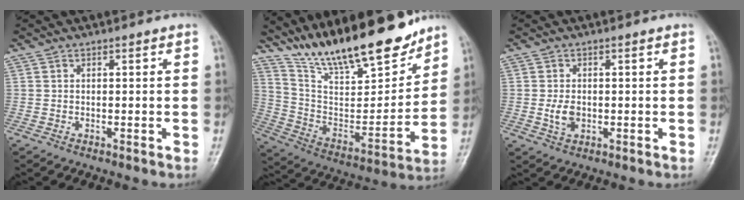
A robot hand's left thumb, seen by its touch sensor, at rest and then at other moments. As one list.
[{"total": 22.9, "force": [18.4, 6.3, 12.2], "torque": [-0.165, -0.088, 0.319]}, {"total": 3.1, "force": [-0.3, 2.1, 2.3], "torque": [-0.041, -0.004, -0.003]}]